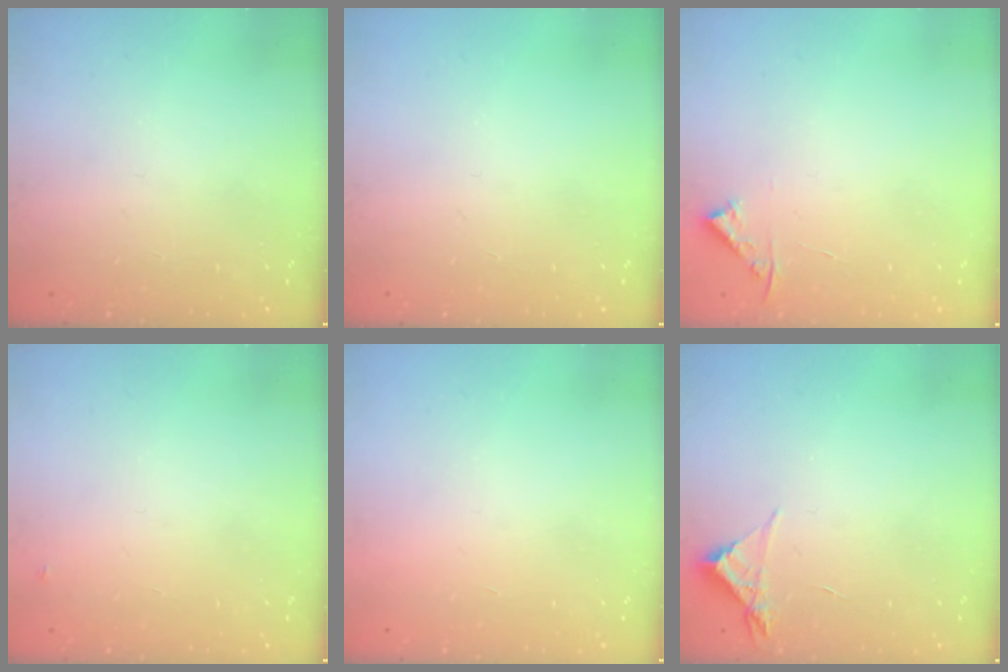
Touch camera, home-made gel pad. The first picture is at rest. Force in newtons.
{"total": 0.0}
{"total": 3.4, "press": 3.4, "slide": 0.4}
{"total": 2.6, "press": 2.6, "slide": 0.2}
{"total": 1.7, "press": 1.7, "slide": 0.1}
{"total": 3.5, "press": 3.5, "slide": 0.4}